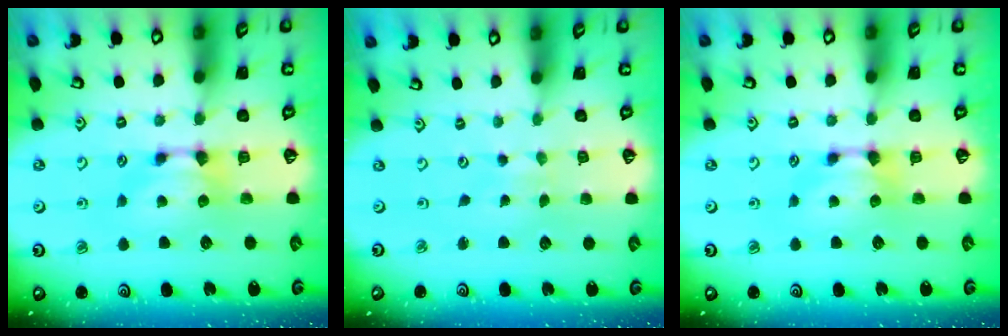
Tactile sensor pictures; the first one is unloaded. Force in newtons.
{"total": 5.1, "press": 5.1, "slide": 0.2}
{"total": 0.0}